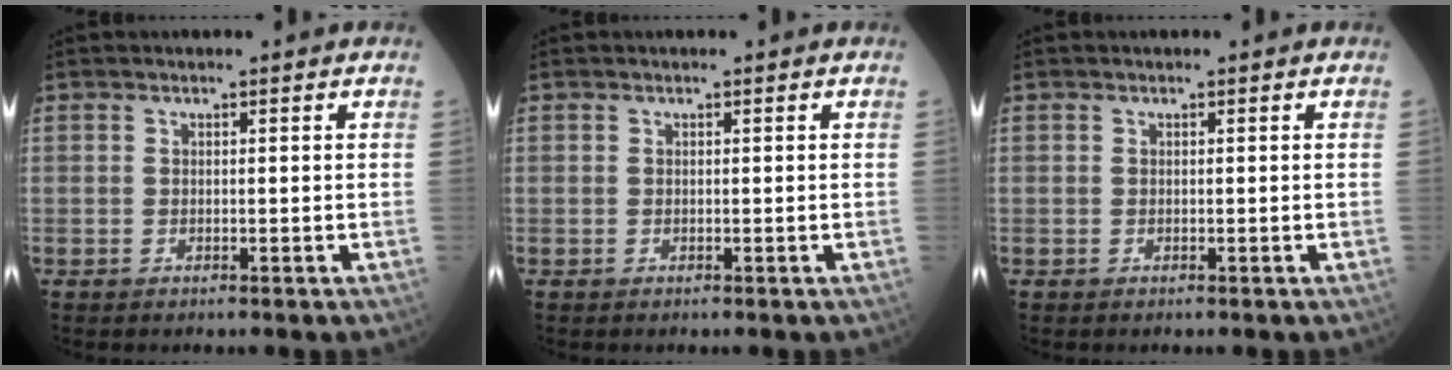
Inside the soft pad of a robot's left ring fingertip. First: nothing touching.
{"total": 0.0}
{"total": 0.0}